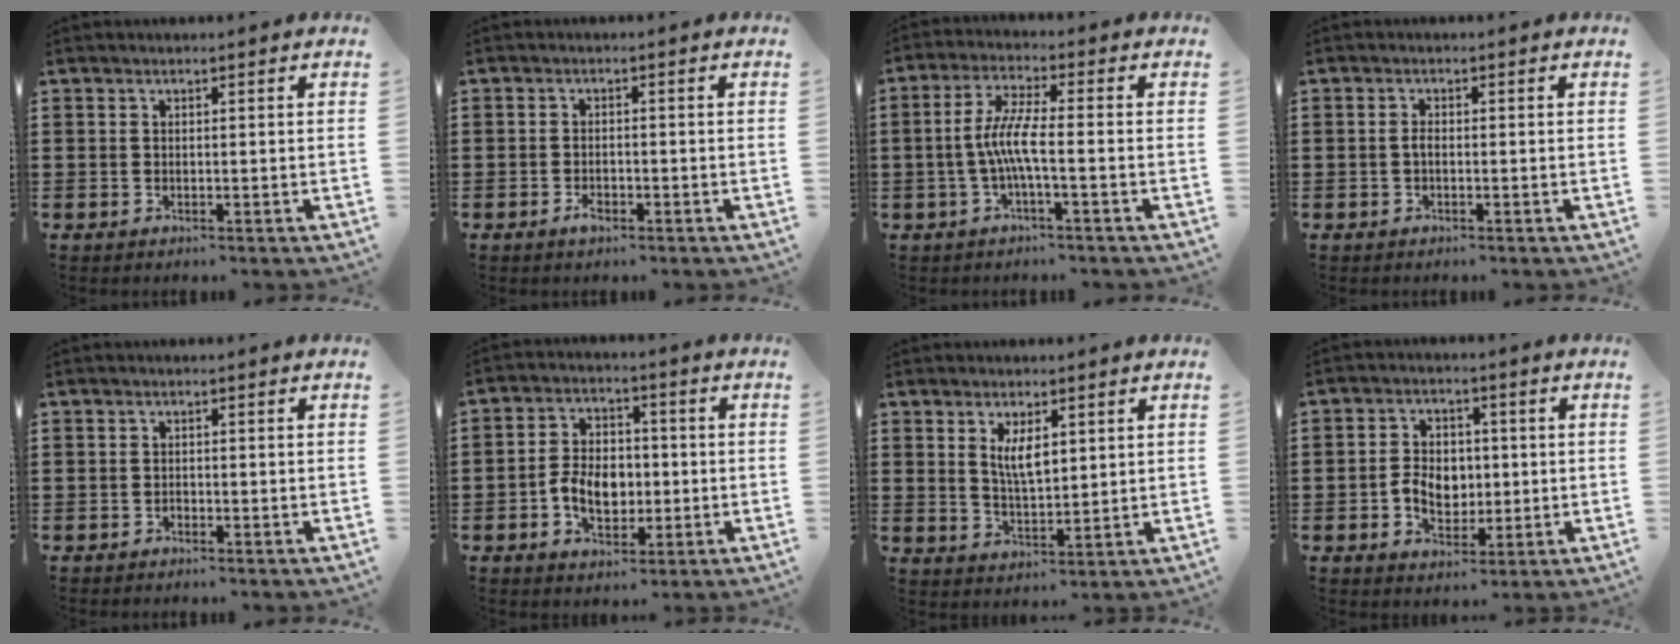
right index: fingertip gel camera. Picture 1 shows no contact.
{"total": 2.1, "force": [-1.1, 0.9, 1.5], "torque": [-0.029, 0.000, -0.021]}
{"total": 6.2, "force": [-1.4, 0.7, 6.0], "torque": [-0.128, -0.009, -0.033]}
{"total": 1.2, "force": [-0.4, 0.3, 1.1], "torque": [-0.032, -0.007, -0.008]}
{"total": 0.7, "force": [-0.5, 0.4, 0.2], "torque": [-0.005, 0.001, -0.011]}
{"total": 6.7, "force": [-1.5, 4.5, 4.8], "torque": [-0.094, 0.006, -0.031]}
{"total": 4.5, "force": [1.7, 1.6, 3.9], "torque": [-0.075, -0.003, 0.029]}
{"total": 5.5, "force": [-0.6, 4.1, 3.6], "torque": [-0.066, 0.008, -0.014]}